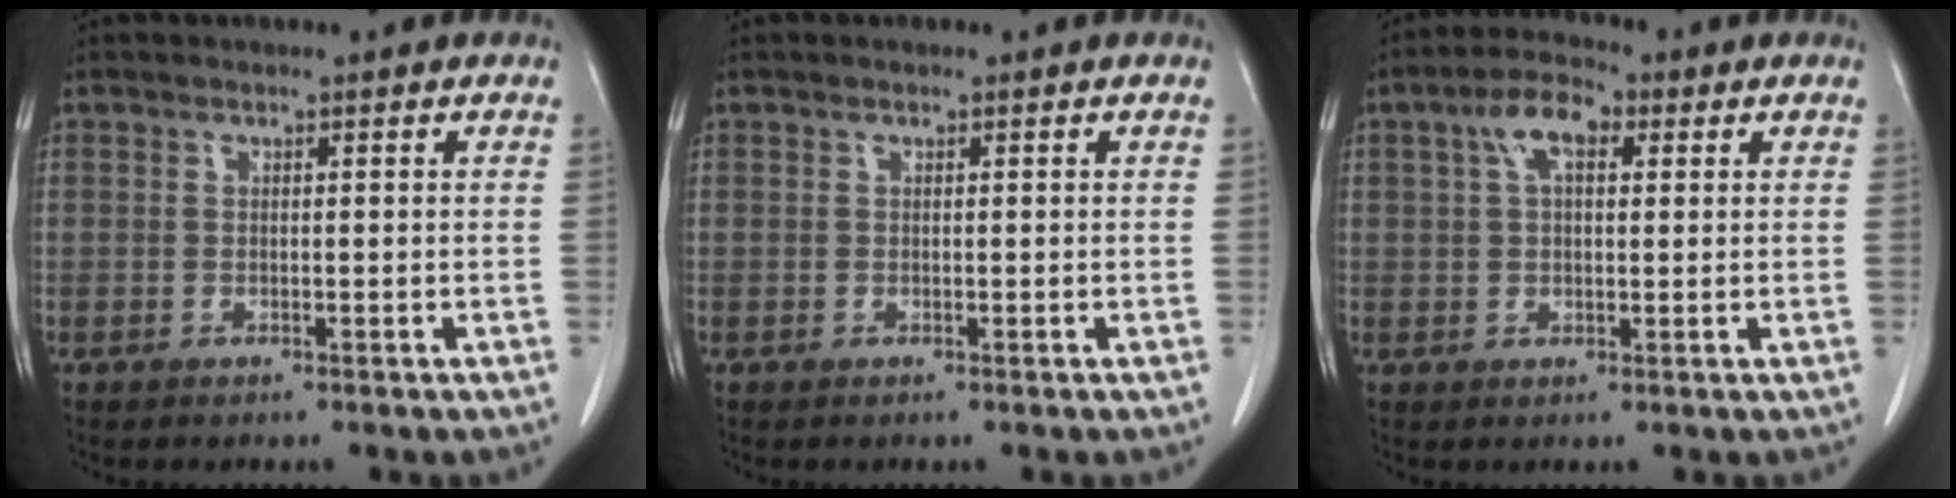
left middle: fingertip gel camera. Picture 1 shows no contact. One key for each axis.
{"total": 0.0}
{"total": 5.9, "fx": 2.2, "fy": 2.7, "fz": 4.8, "tx": -0.093, "ty": 0.022, "tz": 0.039}